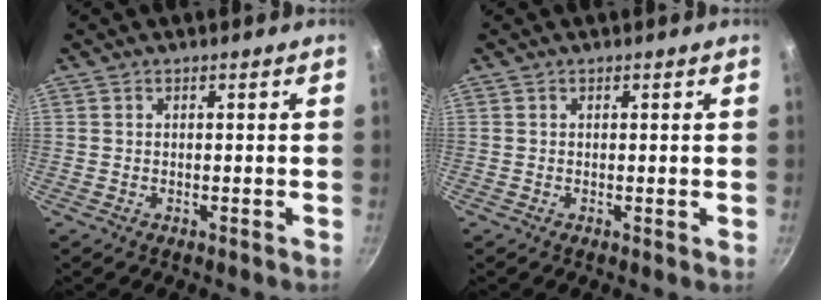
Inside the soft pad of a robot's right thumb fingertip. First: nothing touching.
{"total": 0.0}